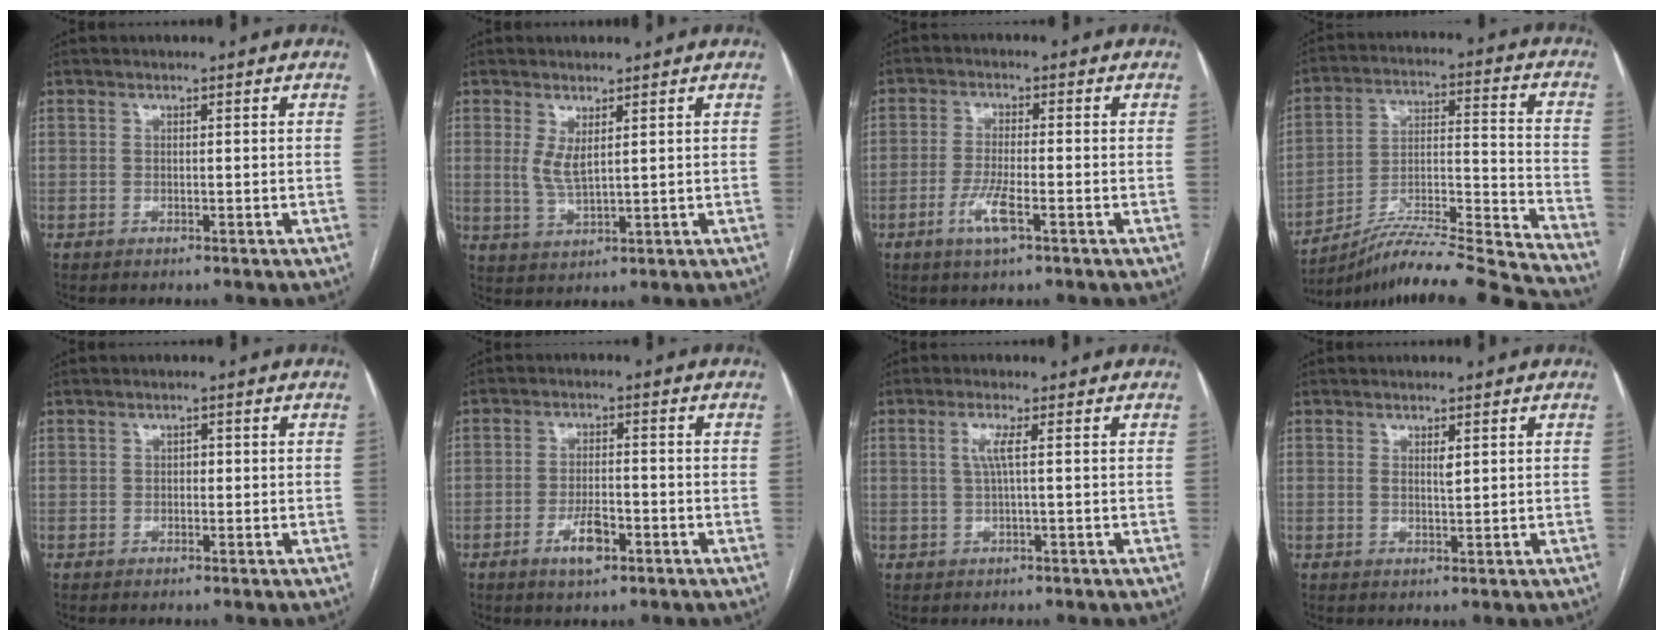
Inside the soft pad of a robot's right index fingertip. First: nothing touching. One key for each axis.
{"total": 3.5, "fx": 1.3, "fy": 0.9, "fz": 3.2, "tx": -0.070, "ty": -0.006, "tz": 0.035}
{"total": 5.0, "fx": -2.3, "fy": 0.6, "fz": 4.4, "tx": -0.091, "ty": -0.007, "tz": -0.044}
{"total": 24.2, "fx": -22.2, "fy": -2.0, "fz": 9.2, "tx": -0.122, "ty": -0.007, "tz": -0.347}
{"total": 0.9, "fx": -0.1, "fy": 0.7, "fz": 0.6, "tx": -0.007, "ty": 0.005, "tz": -0.005}
{"total": 4.9, "fx": -2.4, "fy": 1.6, "fz": 3.9, "tx": -0.074, "ty": 0.000, "tz": -0.038}
{"total": 2.5, "fx": 0.5, "fy": -0.1, "fz": 2.4, "tx": -0.054, "ty": 0.005, "tz": 0.009}
{"total": 1.5, "fx": 0.6, "fy": 0.3, "fz": 1.3, "tx": -0.024, "ty": -0.004, "tz": 0.011}